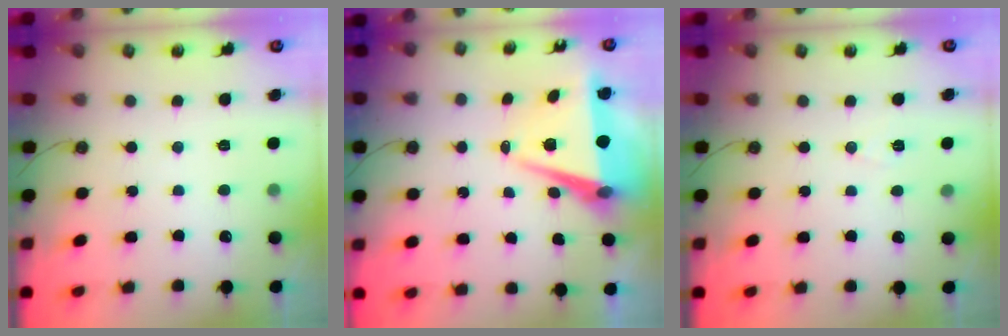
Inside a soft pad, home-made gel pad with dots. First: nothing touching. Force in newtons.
{"total": 7.9, "press": 6.5, "slide": 4.4}
{"total": 5.3, "press": 4.1, "slide": 3.3}